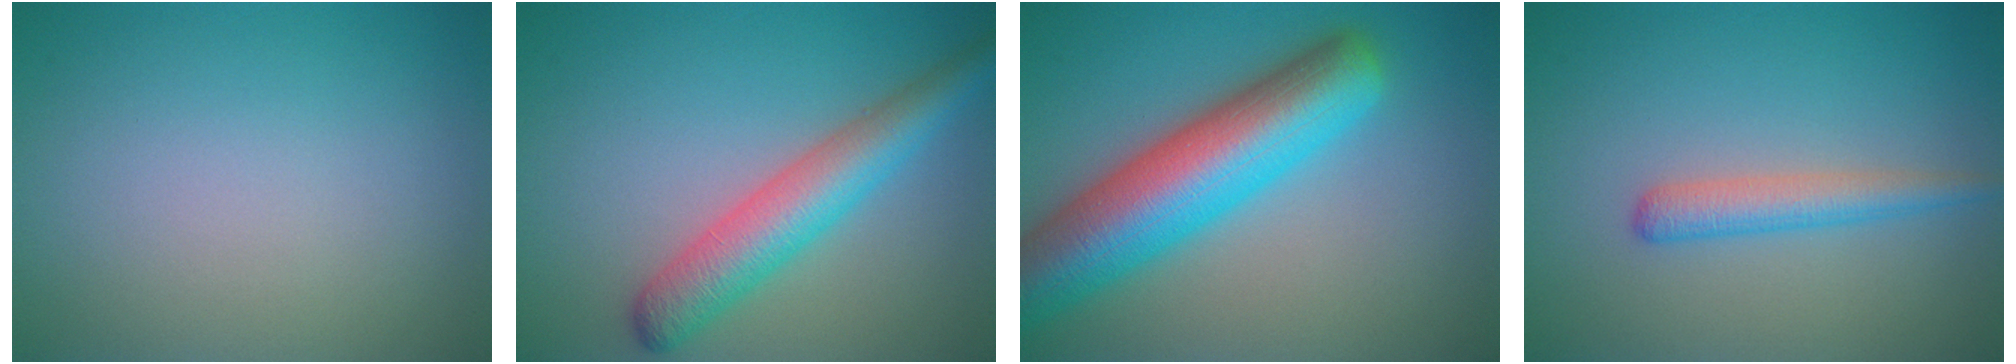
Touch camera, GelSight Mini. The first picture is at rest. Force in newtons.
{"total": 5.4, "press": 5.4, "slide": 0.1}
{"total": 10.7, "press": 10.7, "slide": 0.4}
{"total": 2.5, "press": 2.5, "slide": 0.1}